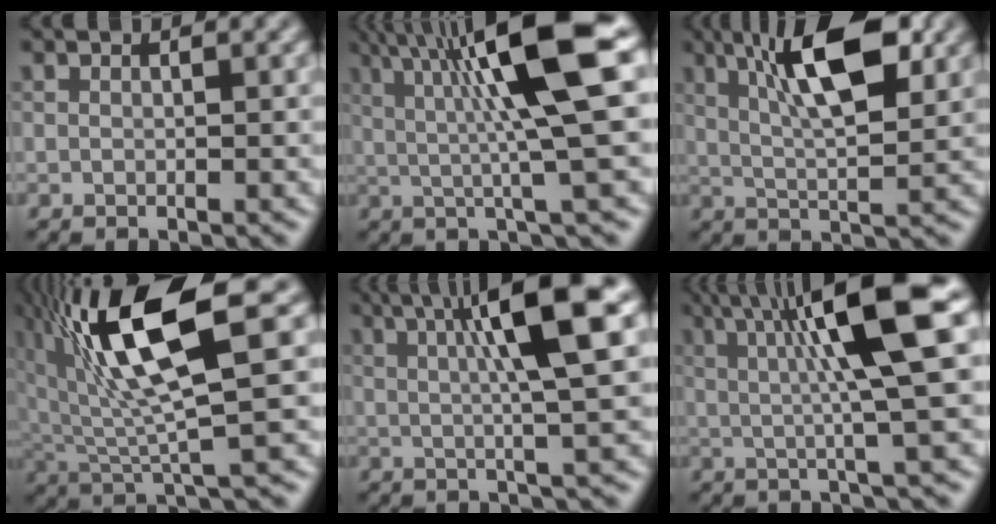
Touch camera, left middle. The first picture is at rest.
{"total": 10.5, "force": [1.9, 1.2, 10.2], "torque": [-0.166, 0.018, 0.046]}
{"total": 8.2, "force": [2.8, 2.1, 7.4], "torque": [-0.135, 0.015, 0.059]}
{"total": 9.3, "force": [2.4, 1.9, 8.8], "torque": [-0.178, 0.014, 0.066]}
{"total": 7.9, "force": [1.8, 0.8, 7.7], "torque": [-0.112, 0.017, 0.043]}
{"total": 9.0, "force": [1.9, 0.9, 8.8], "torque": [-0.139, 0.013, 0.047]}